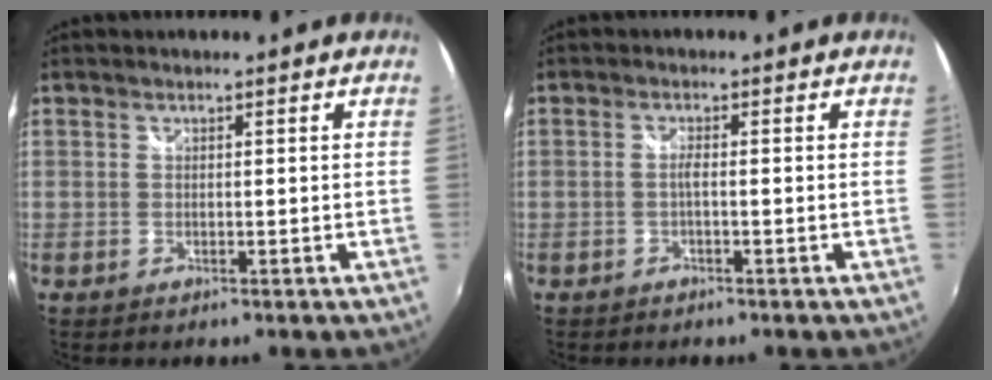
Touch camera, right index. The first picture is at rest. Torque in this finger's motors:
{"motor_torque": [0.10, 0.03, 0.04, 0.03]}